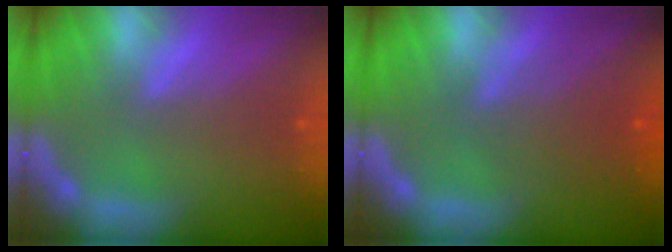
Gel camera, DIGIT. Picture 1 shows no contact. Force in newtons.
{"total": 4.6}